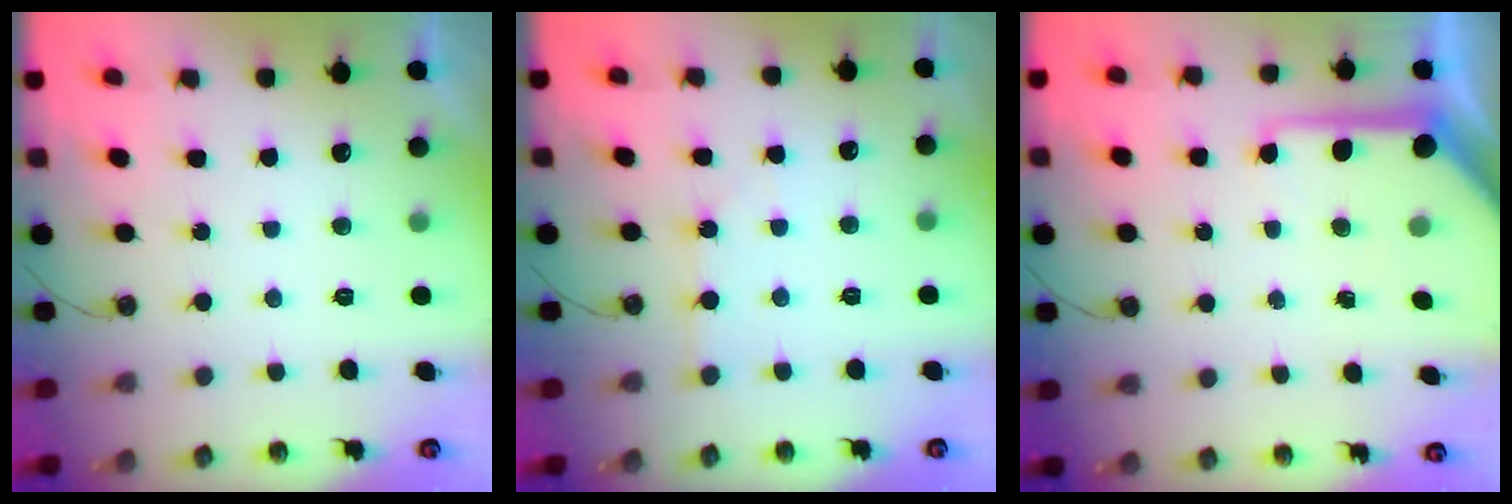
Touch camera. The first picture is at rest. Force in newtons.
{"total": 2.1, "press": 2.1, "slide": 0.3}
{"total": 9.7, "press": 9.6, "slide": 1.1}